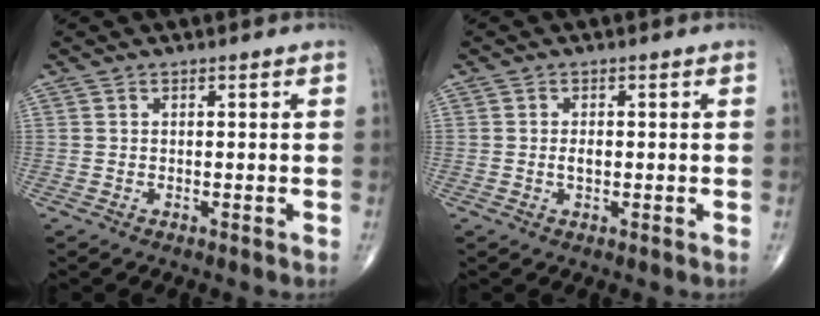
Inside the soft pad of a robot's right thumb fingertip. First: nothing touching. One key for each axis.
{"total": 1.6, "fx": -0.1, "fy": 0.9, "fz": 1.3, "tx": -0.024, "ty": 0.001, "tz": -0.003}